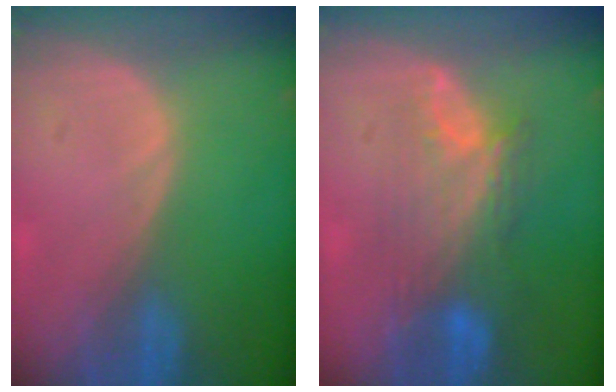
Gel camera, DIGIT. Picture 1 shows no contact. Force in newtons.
{"total": 8.3, "press": 7.7, "slide": 3.3}